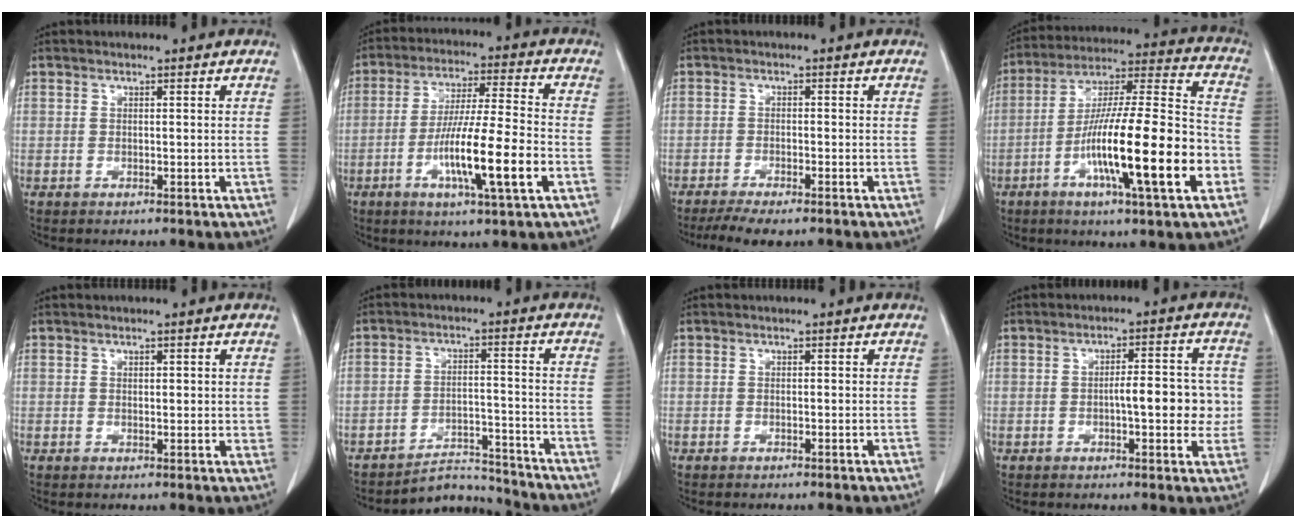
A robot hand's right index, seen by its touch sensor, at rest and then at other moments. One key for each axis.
{"total": 13.5, "fx": -4.4, "fy": 0.3, "fz": 12.8, "tx": -0.233, "ty": -0.011, "tz": -0.079}
{"total": 6.4, "fx": -5.1, "fy": 1.3, "fz": 3.6, "tx": -0.052, "ty": -0.010, "tz": -0.080}
{"total": 21.6, "fx": -7.2, "fy": 1.6, "fz": 20.3, "tx": -0.333, "ty": -0.009, "tz": -0.120}
{"total": 1.5, "fx": 0.7, "fy": 0.8, "fz": 1.1, "tx": -0.013, "ty": -0.004, "tz": 0.010}
{"total": 6.2, "fx": -6.0, "fy": 0.9, "fz": -1.1, "tx": 0.020, "ty": 0.024, "tz": -0.095}
{"total": 0.0}
{"total": 7.5, "fx": -0.6, "fy": 2.3, "fz": 7.1, "tx": -0.095, "ty": 0.015, "tz": -0.006}